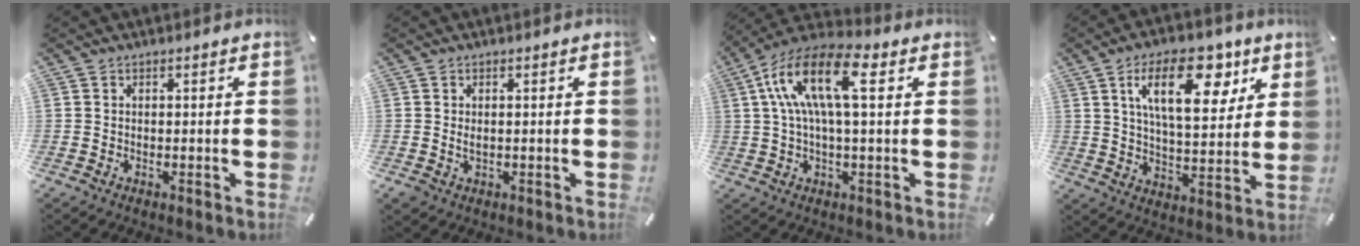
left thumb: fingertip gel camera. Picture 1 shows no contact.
{"total": 1.4, "force": [0.1, 1.0, 1.0], "torque": [-0.021, 0.002, 0.002]}
{"total": 14.2, "force": [3.3, 5.5, 12.6], "torque": [-0.265, -0.004, 0.055]}
{"total": 18.5, "force": [8.8, 9.0, 13.6], "torque": [-0.209, -0.017, 0.143]}